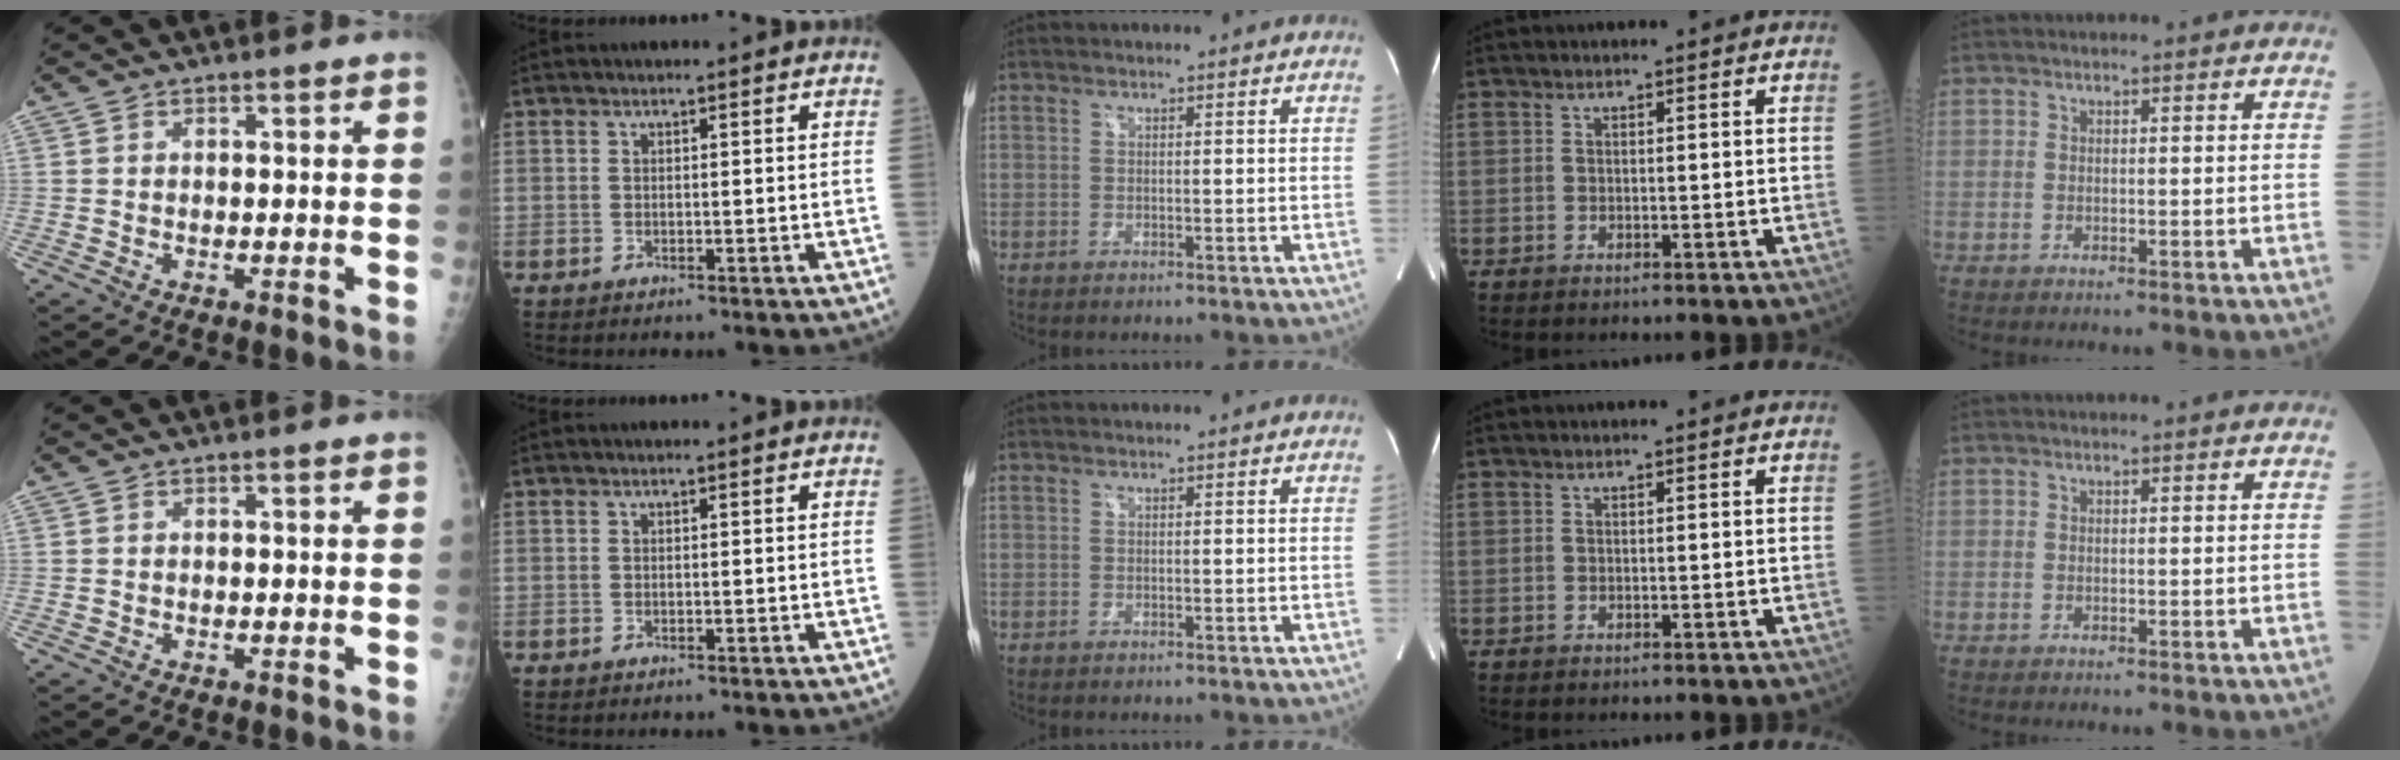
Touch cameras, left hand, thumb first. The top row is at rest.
{}